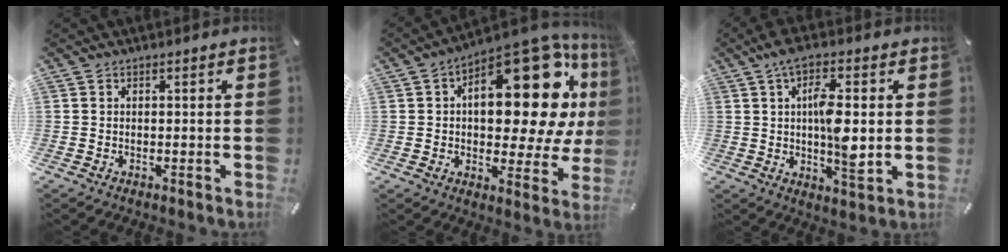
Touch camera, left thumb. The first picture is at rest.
{"total": 24.8, "force": [8.4, 11.0, 20.6], "torque": [-0.271, -0.077, 0.139]}
{"total": 11.5, "force": [1.6, 4.0, 10.6], "torque": [-0.189, -0.010, 0.022]}